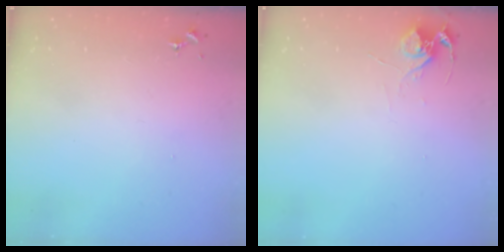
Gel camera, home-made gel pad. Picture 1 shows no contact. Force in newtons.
{"total": 6.5, "press": 6.5, "slide": 0.4}